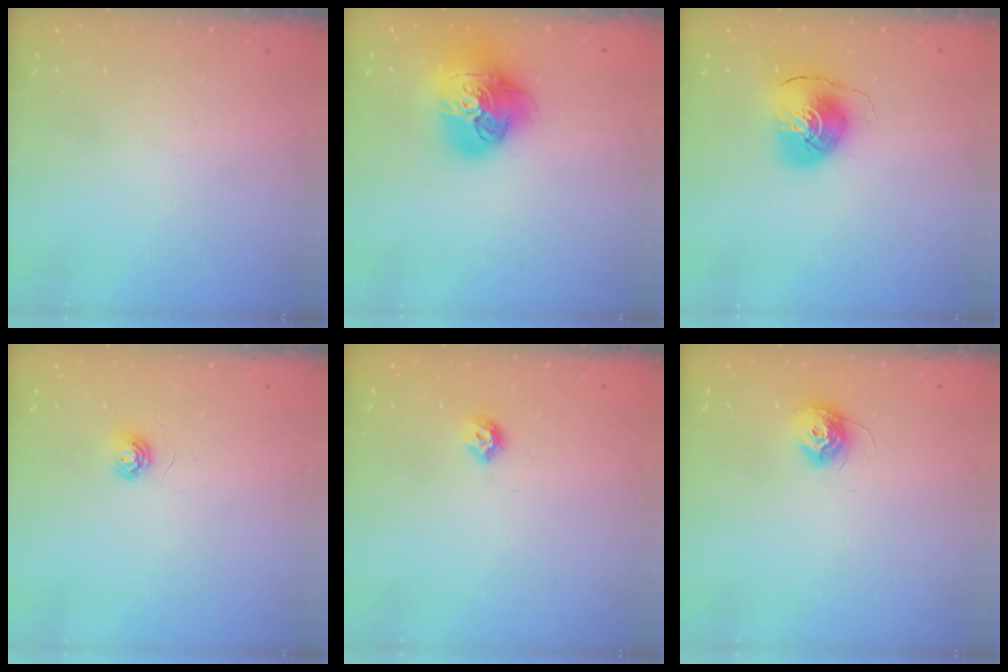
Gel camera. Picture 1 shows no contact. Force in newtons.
{"total": 19.4, "press": 19.3, "slide": 2.3}
{"total": 9.1, "press": 9.0, "slide": 0.9}
{"total": 4.0, "press": 4.0, "slide": 0.4}
{"total": 6.6, "press": 6.6, "slide": 0.4}
{"total": 9.7, "press": 9.7, "slide": 0.2}